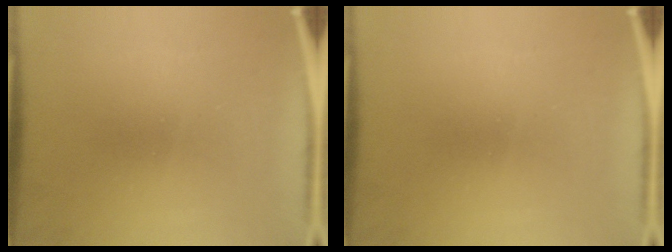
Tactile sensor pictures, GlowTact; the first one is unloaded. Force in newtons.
{"total": 0.0}